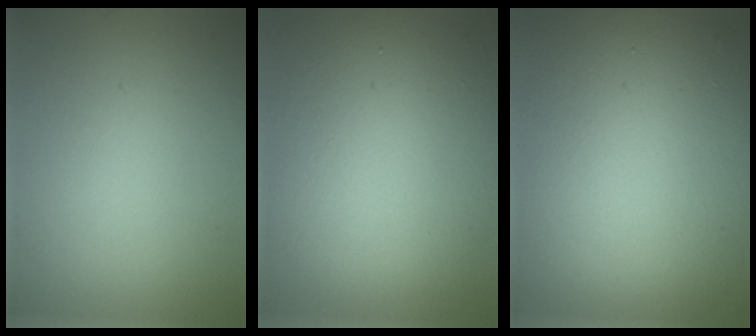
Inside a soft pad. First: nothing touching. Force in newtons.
{"total": 13.1, "press": 13.1, "slide": 0.7}
{"total": 17.0, "press": 17.0, "slide": 1.0}